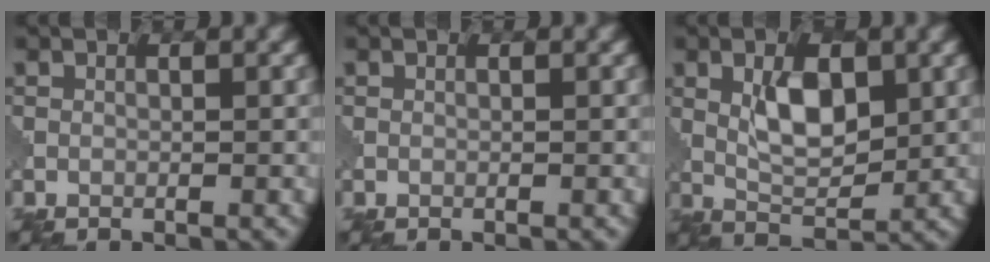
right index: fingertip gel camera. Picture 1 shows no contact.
{"total": 0.0}
{"total": 4.5, "force": [1.3, 2.3, 3.6], "torque": [-0.070, -0.002, 0.027]}